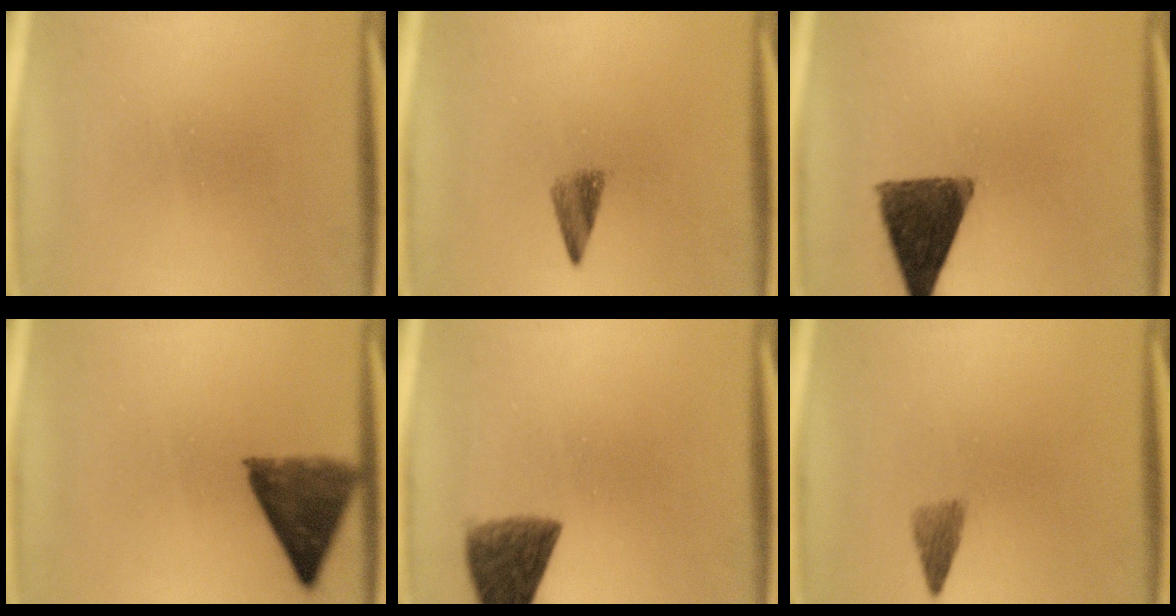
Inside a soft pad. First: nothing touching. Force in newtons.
{"total": 2.7}
{"total": 11.9}
{"total": 8.2}
{"total": 7.5}
{"total": 2.2}